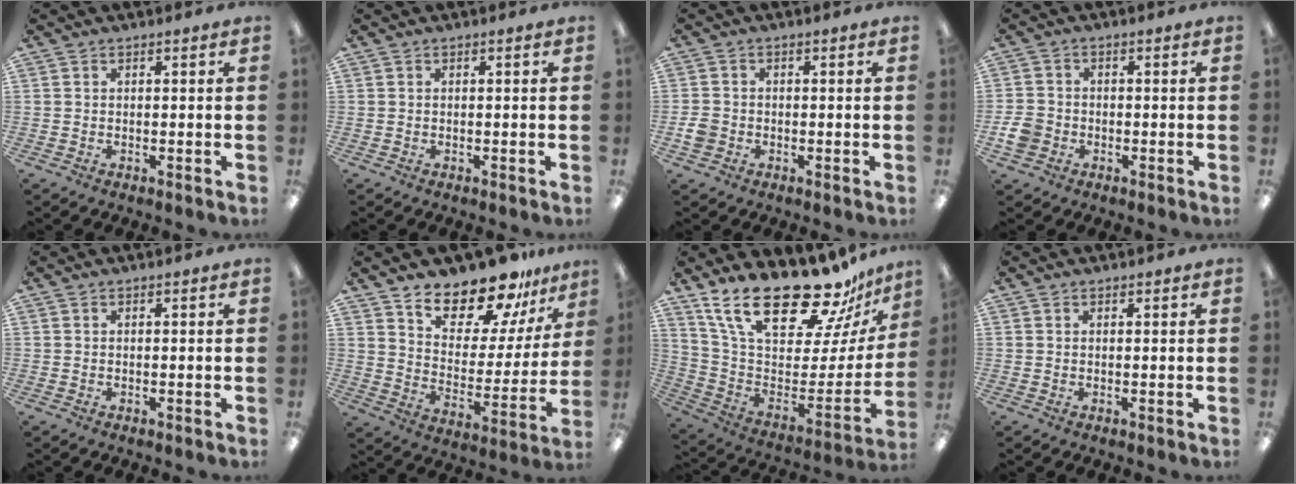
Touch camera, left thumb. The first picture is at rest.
{"total": 0.0}
{"total": 3.0, "force": [-0.9, 2.6, 1.2], "torque": [-0.017, 0.008, -0.016]}
{"total": 4.7, "force": [-1.6, 4.0, 2.0], "torque": [-0.044, 0.010, -0.029]}
{"total": 0.0}
{"total": 16.4, "force": [14.5, 5.6, 5.1], "torque": [-0.092, -0.122, 0.255]}
{"total": 26.3, "force": [19.1, 9.1, 15.7], "torque": [-0.263, -0.134, 0.337]}
{"total": 0.6, "force": [0.5, 0.3, 0.0], "torque": [0.000, 0.001, 0.010]}